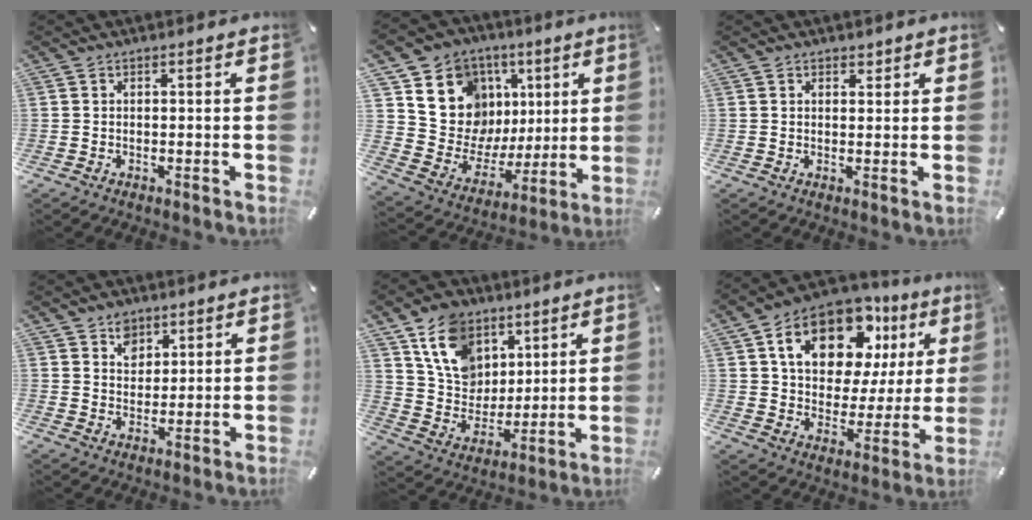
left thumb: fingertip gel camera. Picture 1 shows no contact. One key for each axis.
{"total": 14.2, "fx": 5.2, "fy": 12.6, "fz": 3.7, "tx": -0.052, "ty": -0.050, "tz": 0.110}
{"total": 1.6, "fx": 1.0, "fy": 1.2, "fz": 0.3, "tx": 0.010, "ty": -0.004, "tz": 0.014}
{"total": 5.3, "fx": 3.0, "fy": 4.3, "fz": 0.8, "tx": -0.001, "ty": -0.013, "tz": 0.049}
{"total": 14.0, "fx": 7.1, "fy": 11.1, "fz": 4.8, "tx": -0.086, "ty": -0.033, "tz": 0.142}
{"total": 17.6, "fx": 9.4, "fy": 10.9, "fz": 10.2, "tx": -0.170, "ty": -0.039, "tz": 0.165}